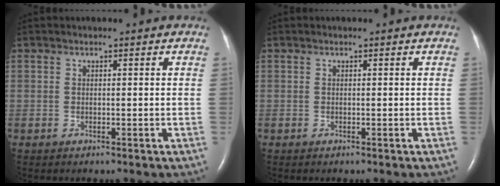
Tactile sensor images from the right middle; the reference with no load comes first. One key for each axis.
{"total": 0.0}